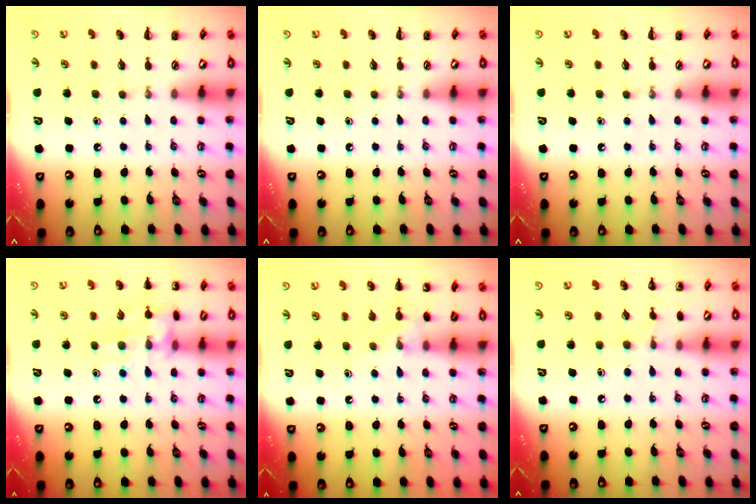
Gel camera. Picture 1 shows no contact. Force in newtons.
{"total": 0.0}
{"total": 0.0}
{"total": 13.8, "press": 13.7, "slide": 1.5}
{"total": 8.7, "press": 8.6, "slide": 1.2}
{"total": 6.4, "press": 6.1, "slide": 1.9}